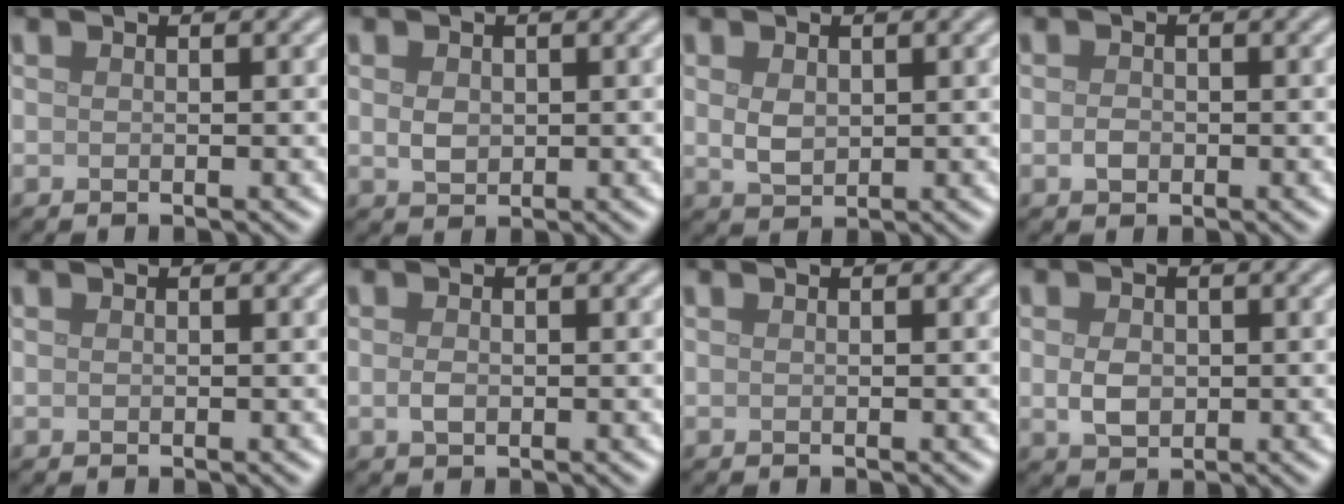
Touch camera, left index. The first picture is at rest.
{"total": 1.8, "force": [0.2, 1.4, 1.1], "torque": [-0.023, 0.000, 0.004]}
{"total": 2.1, "force": [0.4, 1.5, 1.4], "torque": [-0.032, 0.000, 0.012]}
{"total": 1.2, "force": [-0.3, 0.9, 0.7], "torque": [-0.015, -0.001, -0.008]}
{"total": 0.0}
{"total": 1.2, "force": [-0.1, 0.7, 0.9], "torque": [-0.019, -0.001, -0.004]}
{"total": 0.0}
{"total": 2.4, "force": [0.0, 1.8, 1.6], "torque": [-0.033, -0.002, 0.000]}